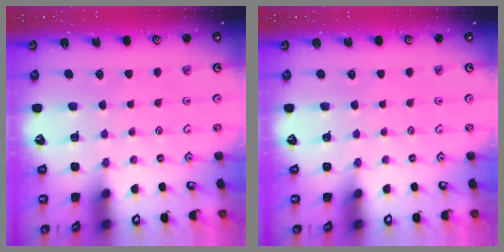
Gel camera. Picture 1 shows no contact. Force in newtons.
{"total": 0.0}